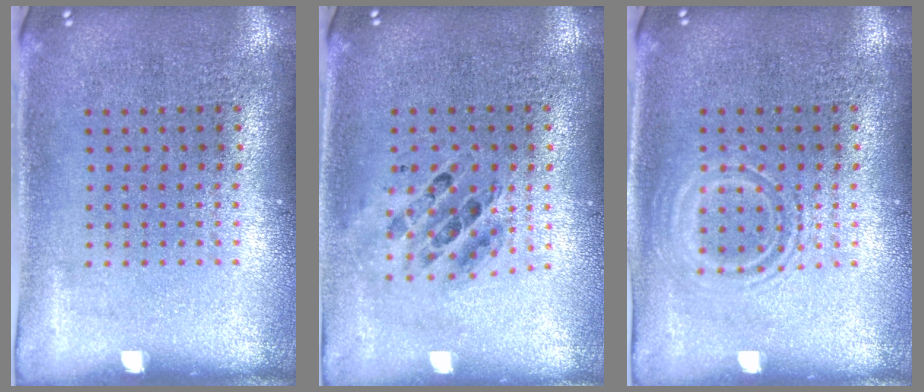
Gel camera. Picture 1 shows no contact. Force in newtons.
{"total": 0.8, "press": 0.7, "slide": 0.2}
{"total": 1.1, "press": 1.1, "slide": 0.3}